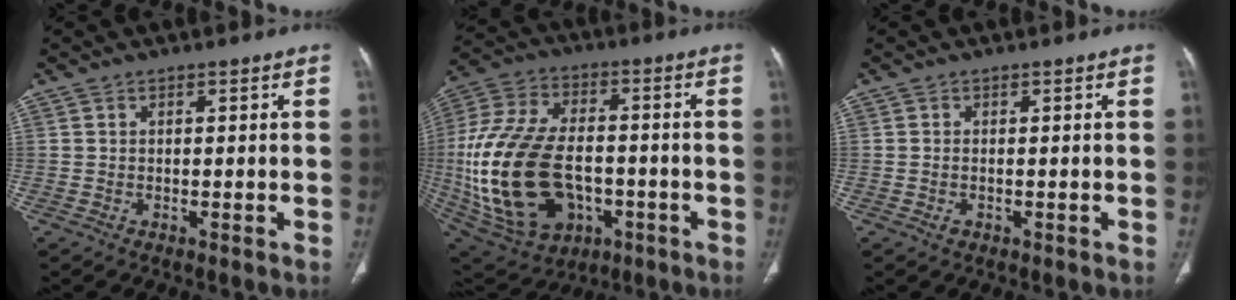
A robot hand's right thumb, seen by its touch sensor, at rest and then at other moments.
{"total": 27.9, "force": [-4.3, 17.8, 21.0], "torque": [-0.449, 0.008, -0.045]}
{"total": 0.9, "force": [-0.3, 0.6, 0.6], "torque": [-0.013, 0.004, -0.002]}